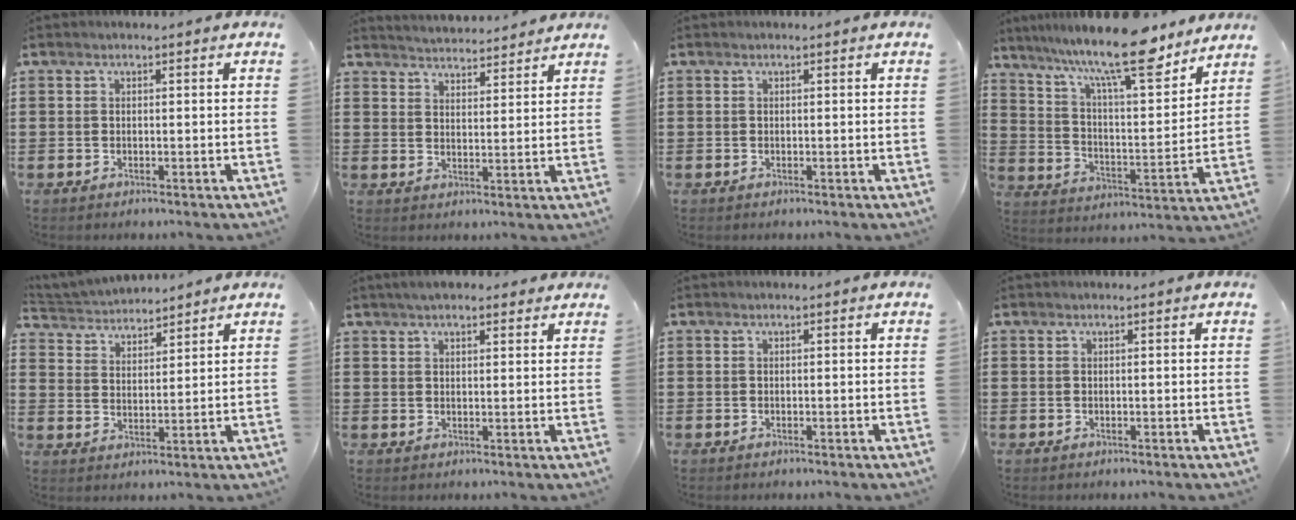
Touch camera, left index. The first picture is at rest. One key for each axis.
{"total": 3.5, "fx": 3.5, "fy": -0.2, "fz": -0.2, "tx": -0.009, "ty": -0.018, "tz": 0.063}
{"total": 0.0}
{"total": 14.4, "fx": 11.1, "fy": 2.5, "fz": 8.7, "tx": -0.168, "ty": -0.056, "tz": 0.185}
{"total": 3.6, "fx": 3.5, "fy": 0.7, "fz": -0.2, "tx": -0.013, "ty": -0.014, "tz": 0.062}
{"total": 3.4, "fx": 2.8, "fy": 1.0, "fz": 1.7, "tx": -0.039, "ty": 0.005, "tz": 0.051}
{"total": 0.0}
{"total": 0.0}